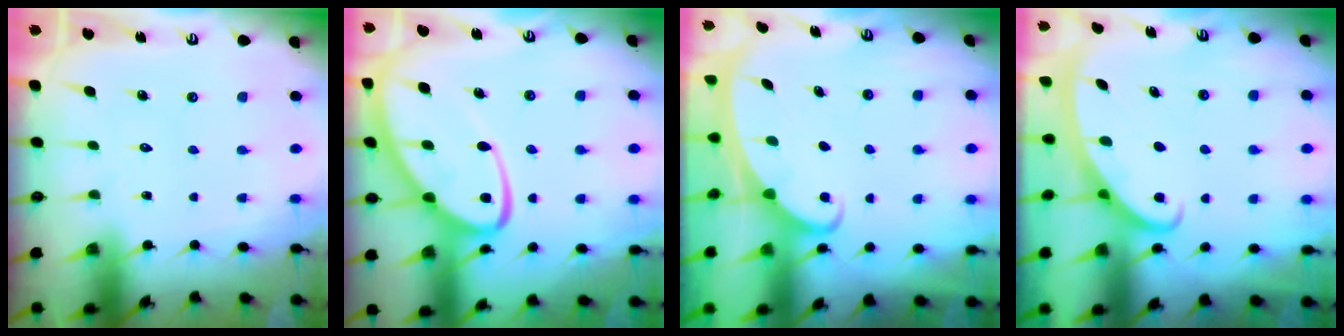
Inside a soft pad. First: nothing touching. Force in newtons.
{"total": 16.2, "press": 16.1, "slide": 1.5}
{"total": 2.5, "press": 2.5, "slide": 0.3}
{"total": 2.5, "press": 2.5, "slide": 0.4}